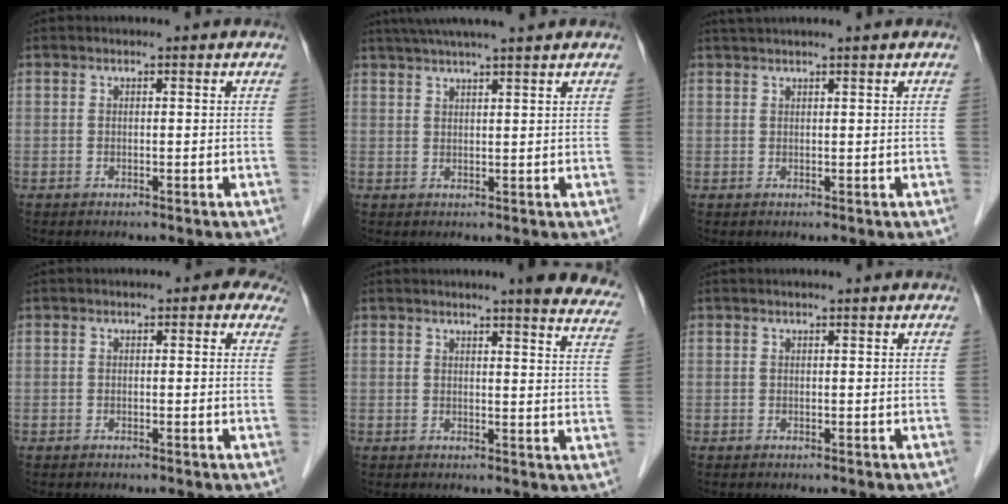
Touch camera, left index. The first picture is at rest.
{"total": 8.6, "force": [7.2, -0.8, 4.7], "torque": [-0.074, 0.030, 0.102]}
{"total": 3.1, "force": [2.6, -0.9, 1.5], "torque": [-0.018, 0.024, 0.049]}
{"total": 2.5, "force": [1.3, 1.3, 1.7], "torque": [-0.007, 0.012, 0.007]}
{"total": 14.1, "force": [12.5, 1.3, 6.3], "torque": [-0.054, -0.037, 0.119]}
{"total": 0.9, "force": [0.7, -0.2, 0.5], "torque": [-0.011, 0.006, 0.020]}